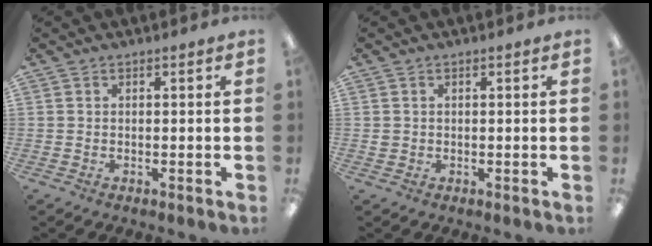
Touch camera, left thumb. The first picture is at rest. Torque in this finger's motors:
{"motor_torque": [-0.23, 0.12, -0.17, 0.19, -0.01]}